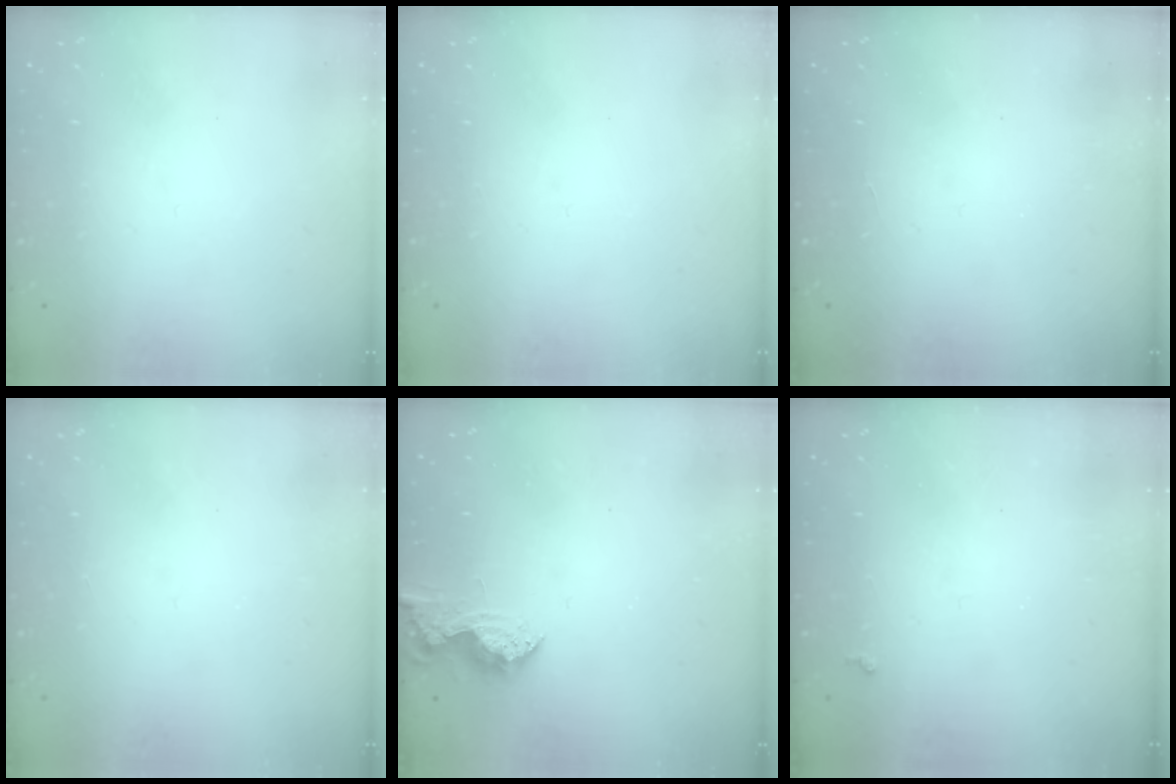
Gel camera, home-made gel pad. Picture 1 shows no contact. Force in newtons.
{"total": 0.0}
{"total": 2.1, "press": 2.1, "slide": 0.4}
{"total": 0.9, "press": 0.9, "slide": 0.1}
{"total": 9.6, "press": 9.6, "slide": 0.1}
{"total": 3.0, "press": 3.0, "slide": 0.5}